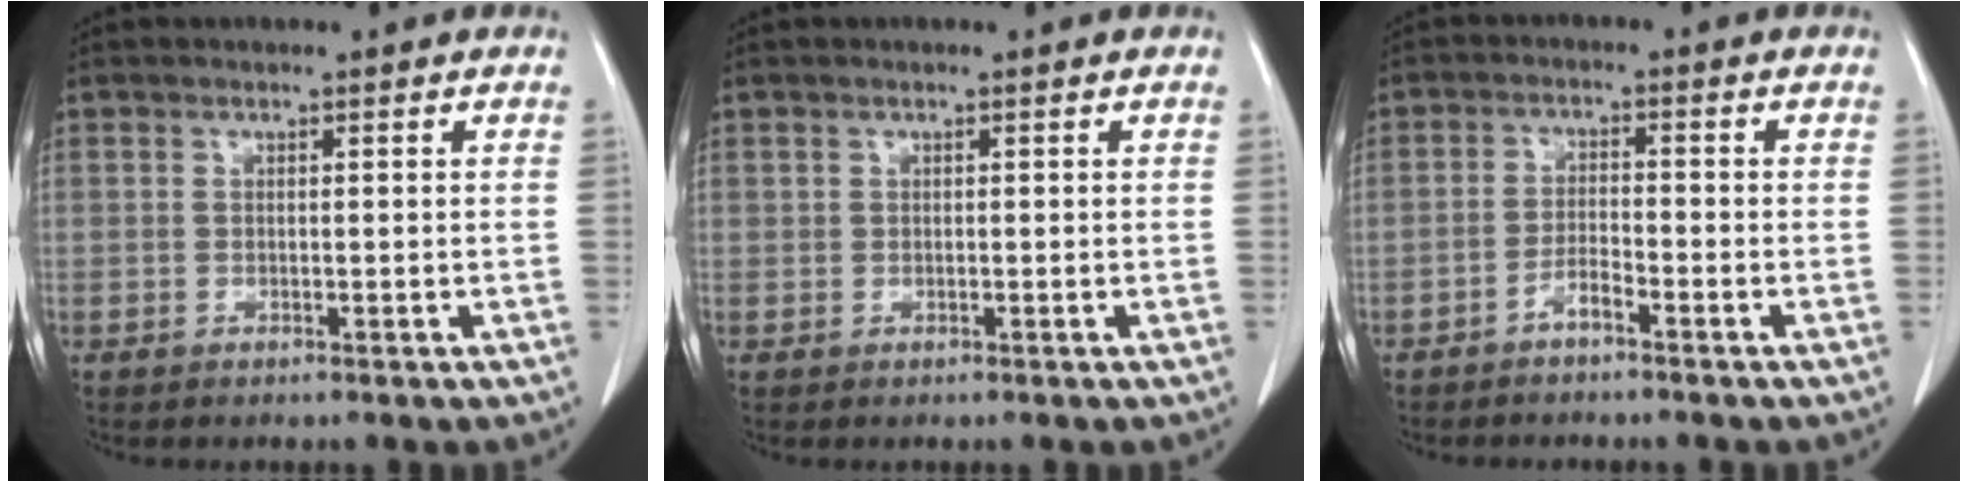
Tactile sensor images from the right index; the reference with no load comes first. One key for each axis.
{"total": 0.0}
{"total": 2.5, "fx": -1.9, "fy": 0.2, "fz": 1.6, "tx": -0.031, "ty": 0.004, "tz": -0.038}